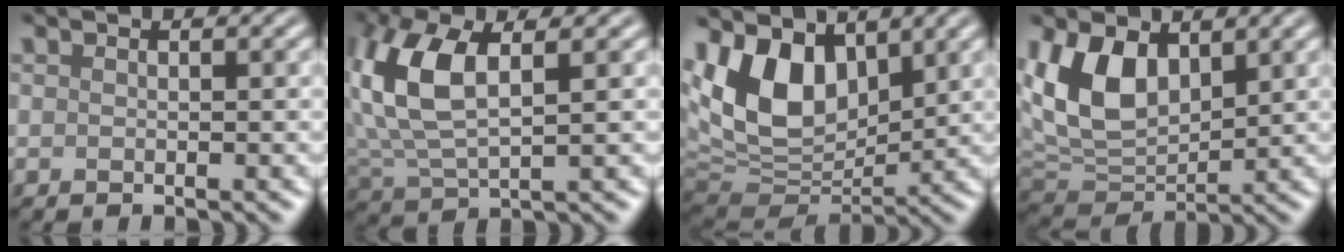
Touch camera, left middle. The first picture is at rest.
{"total": 7.6, "force": [2.1, 3.7, 6.3], "torque": [-0.161, 0.012, 0.041]}
{"total": 9.7, "force": [3.7, 6.3, 6.5], "torque": [-0.143, 0.005, 0.069]}
{"total": 7.3, "force": [2.6, 4.5, 5.1], "torque": [-0.114, -0.002, 0.054]}